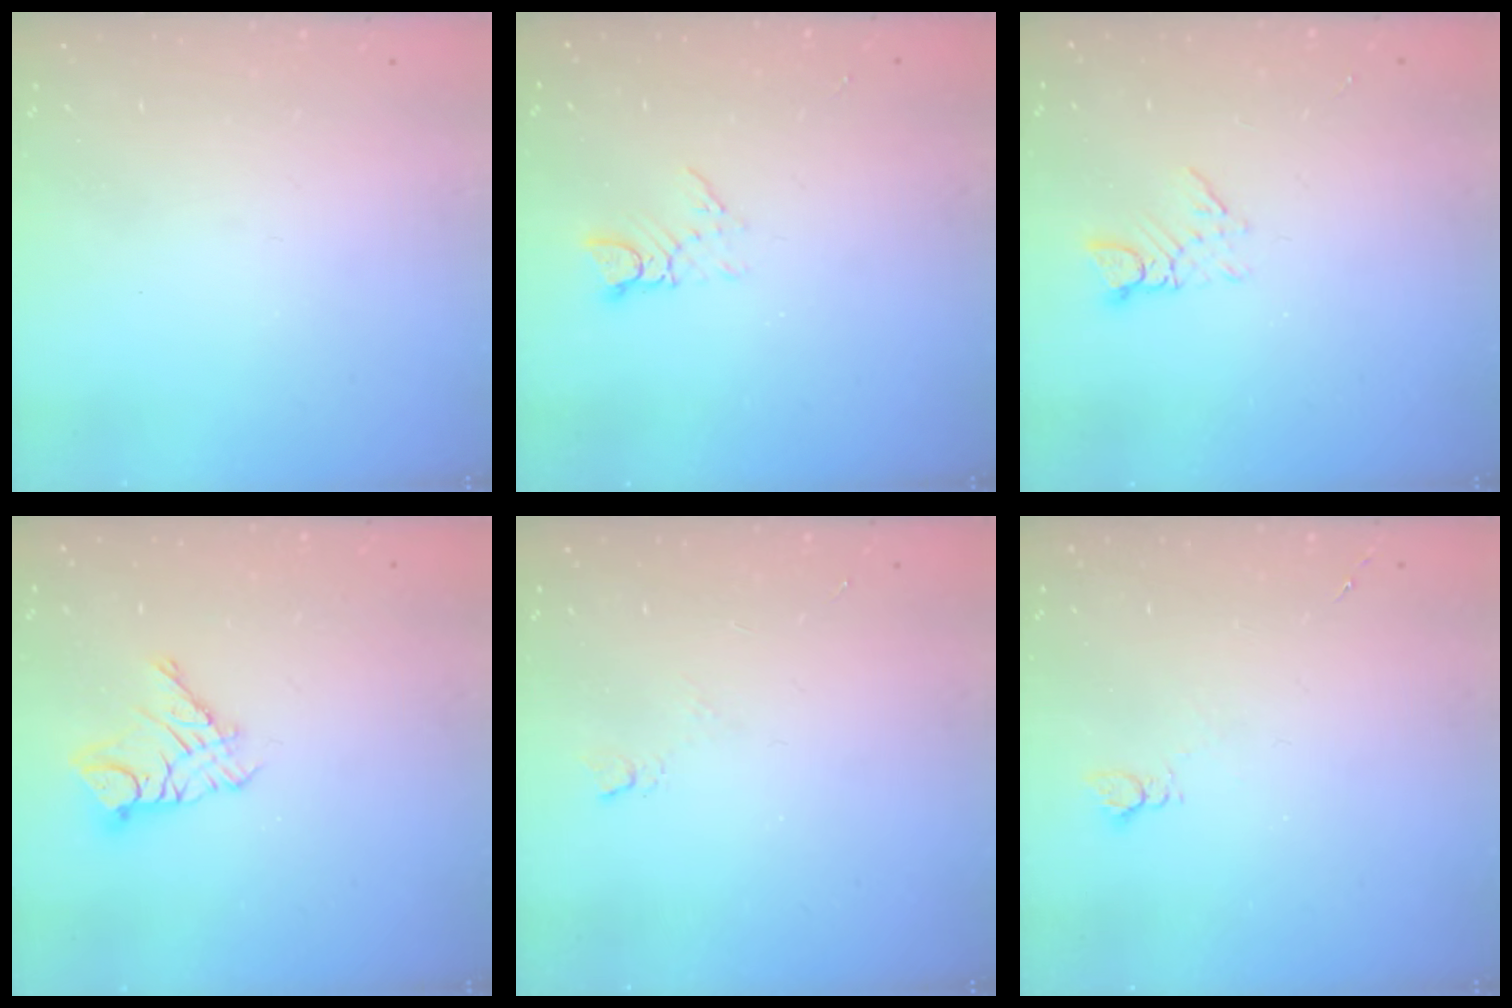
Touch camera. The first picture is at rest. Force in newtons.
{"total": 4.0, "press": 4.0, "slide": 0.2}
{"total": 2.6, "press": 2.6, "slide": 0.3}
{"total": 9.3, "press": 9.3, "slide": 0.7}
{"total": 3.5, "press": 3.4, "slide": 0.5}
{"total": 2.6, "press": 2.6, "slide": 0.4}